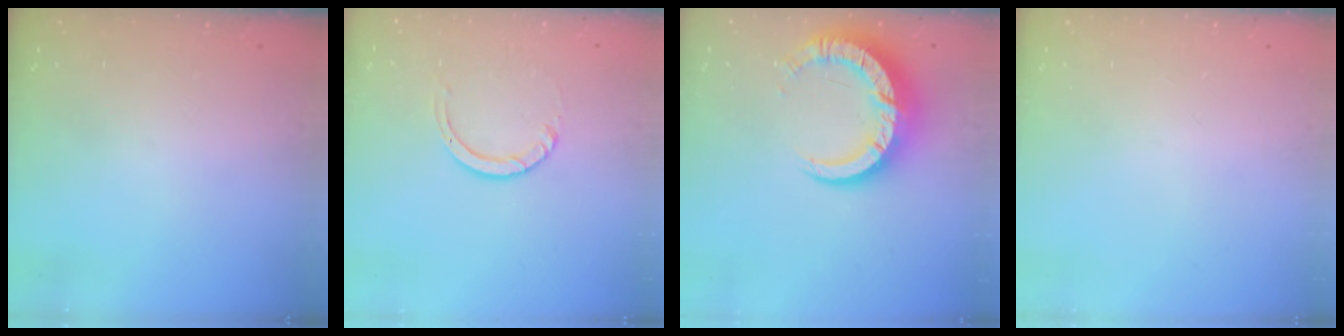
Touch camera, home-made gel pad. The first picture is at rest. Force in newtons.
{"total": 3.1, "press": 3.1, "slide": 0.3}
{"total": 11.8, "press": 11.7, "slide": 1.3}
{"total": 0.0}